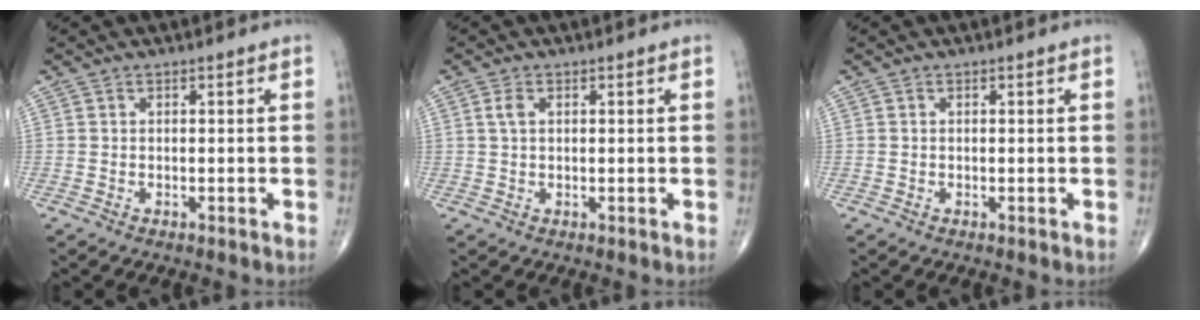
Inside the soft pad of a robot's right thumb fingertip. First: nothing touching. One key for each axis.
{"total": 1.7, "fx": 0.4, "fy": 1.0, "fz": 1.4, "tx": -0.034, "ty": 0.006, "tz": 0.009}
{"total": 0.0}